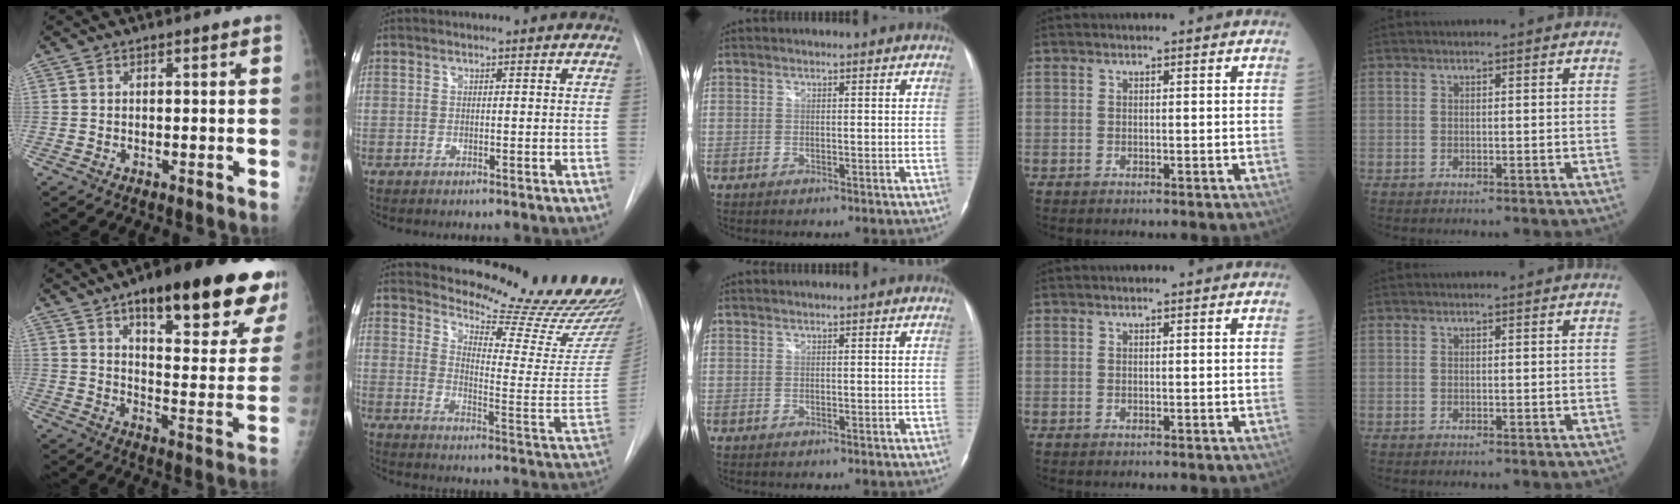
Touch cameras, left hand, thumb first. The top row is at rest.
{"thumb": {"total": 26.2, "force": [16.0, 7.3, 19.3], "torque": [-0.224, -0.052, 0.220]}, "index": {"total": 21.9, "force": [20.3, 2.6, 7.7], "torque": [-0.112, -0.118, 0.245]}}